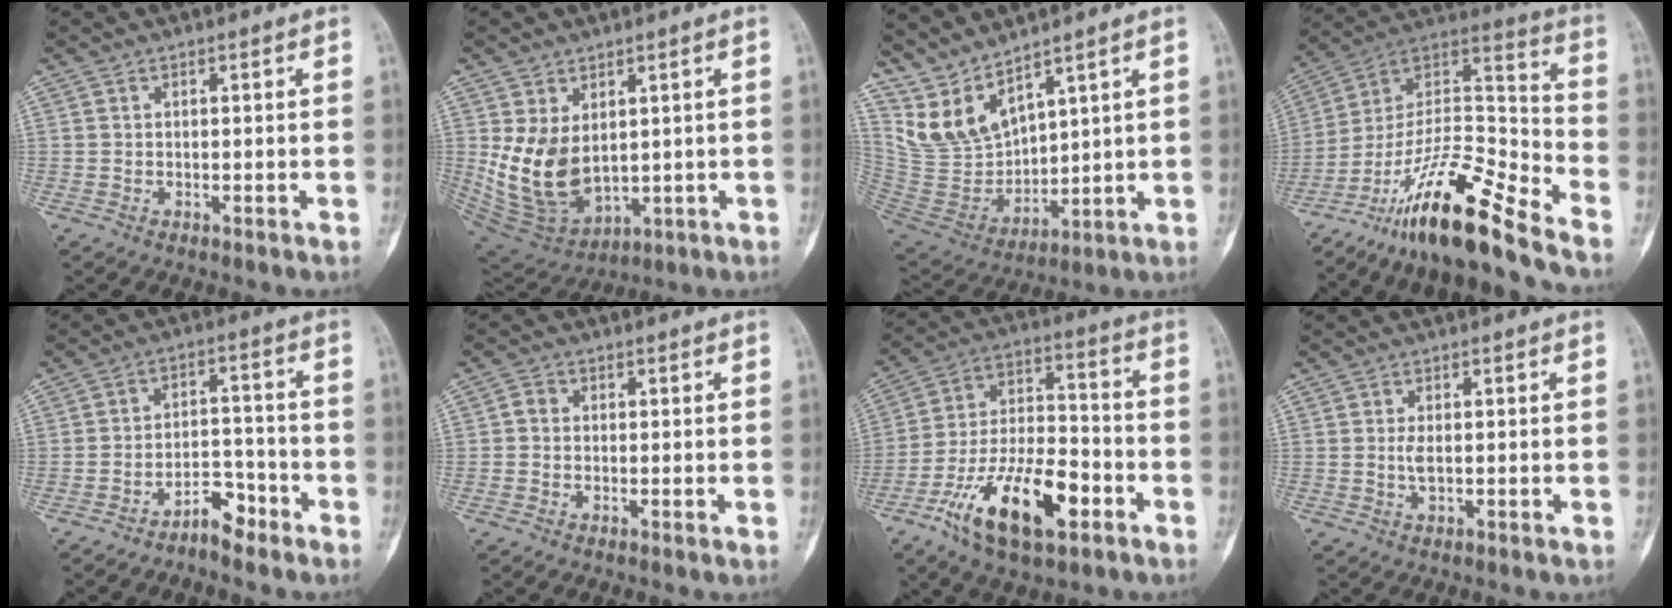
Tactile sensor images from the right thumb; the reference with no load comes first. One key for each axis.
{"total": 12.6, "fx": 1.5, "fy": 8.5, "fz": 9.2, "tx": -0.153, "ty": -0.020, "tz": 0.058}
{"total": 10.7, "fx": 9.5, "fy": 2.6, "fz": 4.4, "tx": -0.082, "ty": -0.063, "tz": 0.218}
{"total": 20.8, "fx": -15.9, "fy": 3.0, "fz": 13.0, "tx": -0.244, "ty": 0.093, "tz": -0.286}
{"total": 5.3, "fx": -4.4, "fy": 1.9, "fz": 2.2, "tx": -0.026, "ty": 0.054, "tz": -0.079}
{"total": 1.7, "fx": -0.3, "fy": 1.4, "fz": 0.9, "tx": -0.011, "ty": 0.004, "tz": -0.012}
{"total": 19.2, "fx": -9.1, "fy": 8.5, "fz": 14.6, "tx": -0.250, "ty": 0.052, "tz": -0.160}
{"total": 1.7, "fx": -0.1, "fy": 0.6, "fz": 1.6, "tx": -0.040, "ty": -0.003, "tz": -0.002}